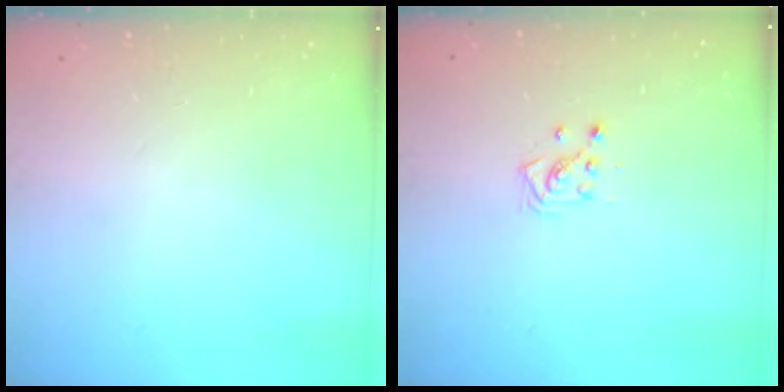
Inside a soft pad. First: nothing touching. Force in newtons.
{"total": 3.3, "press": 3.2, "slide": 0.5}